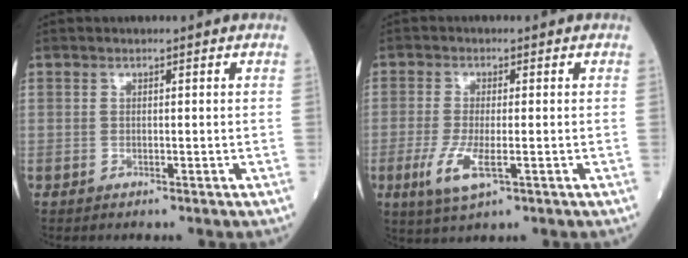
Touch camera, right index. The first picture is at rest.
{"total": 5.7, "force": [-2.0, 1.3, 5.2], "torque": [-0.114, -0.014, -0.035]}